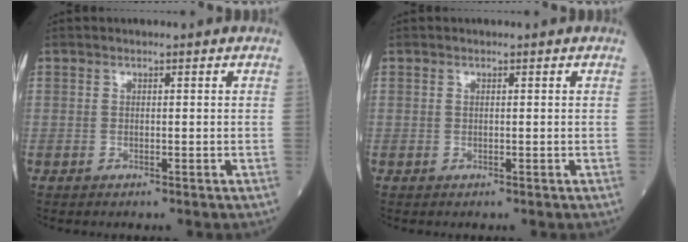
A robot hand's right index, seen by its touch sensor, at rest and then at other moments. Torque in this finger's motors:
{"motor_torque": [0.05, -0.01, -0.08, -0.01]}